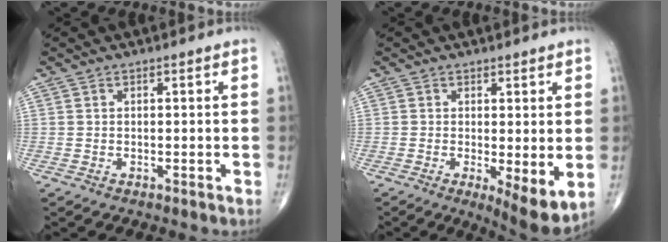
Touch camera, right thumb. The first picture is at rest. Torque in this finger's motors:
{"motor_torque": [-0.21, 0.64, 0.52, 0.33, 0.07]}